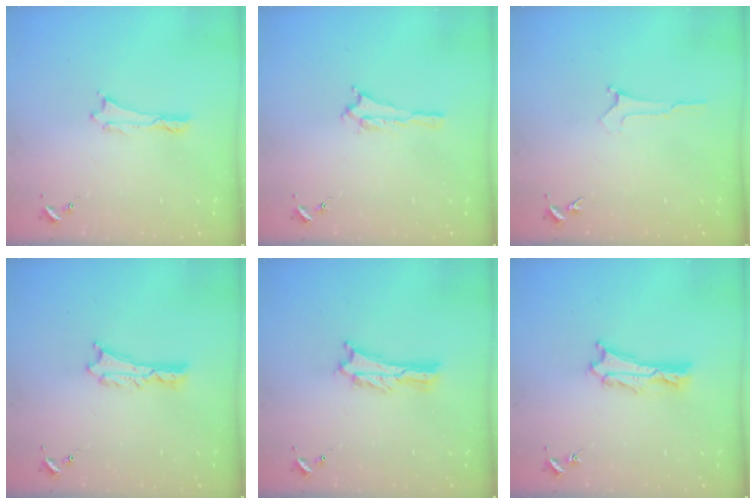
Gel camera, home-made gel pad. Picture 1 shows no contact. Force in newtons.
{"total": 1.4, "press": 1.4, "slide": 0.2}
{"total": 0.0}
{"total": 0.7, "press": 0.6, "slide": 0.2}
{"total": 1.3, "press": 1.3, "slide": 0.3}
{"total": 2.4, "press": 2.4, "slide": 0.3}